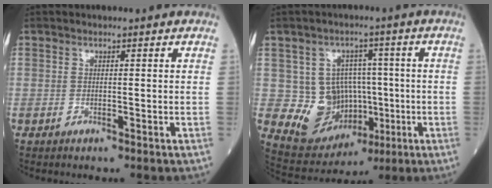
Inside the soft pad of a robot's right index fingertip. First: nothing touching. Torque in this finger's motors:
{"motor_torque": [0.70, 0.02, 0.18, 0.06]}